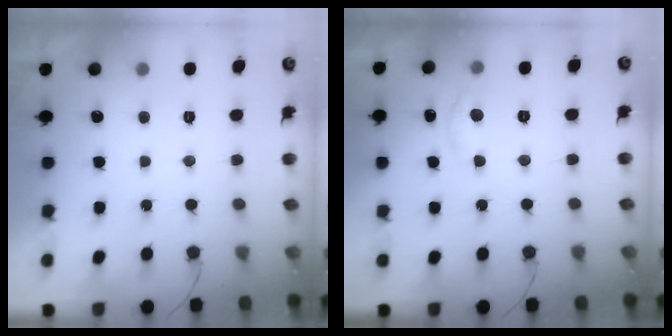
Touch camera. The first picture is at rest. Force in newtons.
{"total": 4.8, "press": 4.7, "slide": 0.6}